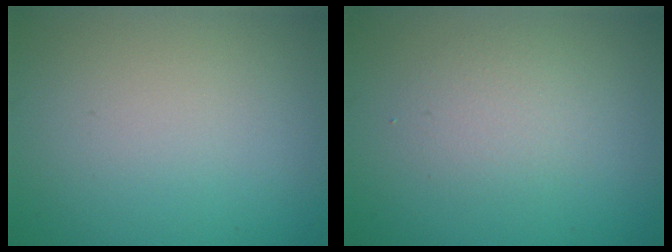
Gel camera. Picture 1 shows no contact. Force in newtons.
{"total": 1.9, "press": 1.9, "slide": 0.0}